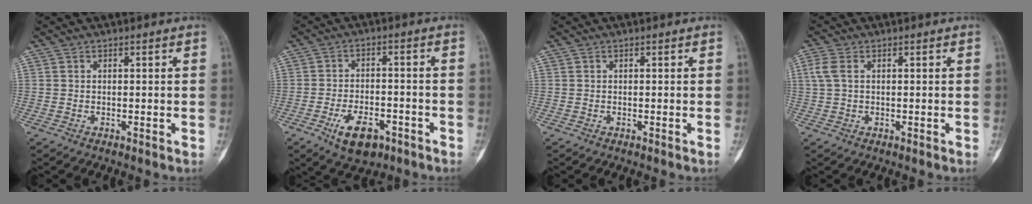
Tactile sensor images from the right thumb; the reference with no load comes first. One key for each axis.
{"total": 8.6, "fx": -4.5, "fy": 4.6, "fz": 5.7, "tx": -0.082, "ty": 0.024, "tz": -0.066}
{"total": 0.0}
{"total": 3.4, "fx": 0.7, "fy": 2.1, "fz": 2.5, "tx": -0.075, "ty": 0.013, "tz": 0.015}